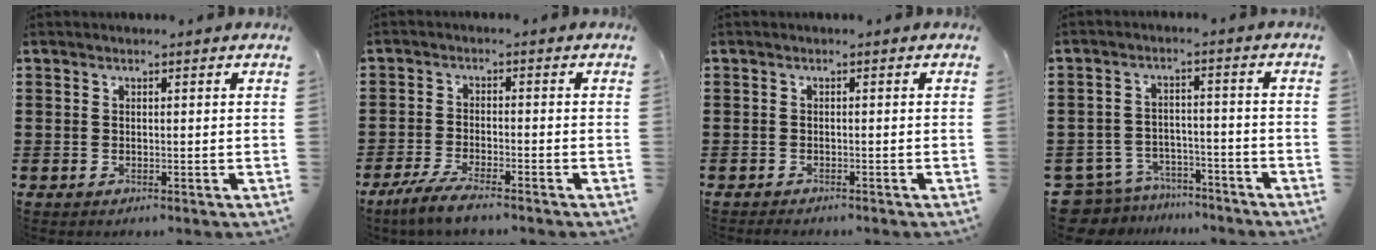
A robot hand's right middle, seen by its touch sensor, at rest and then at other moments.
{"total": 4.1, "force": [-3.4, 0.1, 2.3], "torque": [-0.061, -0.014, -0.068]}
{"total": 0.7, "force": [-0.6, 0.0, 0.1], "torque": [-0.005, -0.003, -0.013]}
{"total": 6.2, "force": [-6.0, 1.4, 0.6], "torque": [-0.039, 0.008, -0.128]}